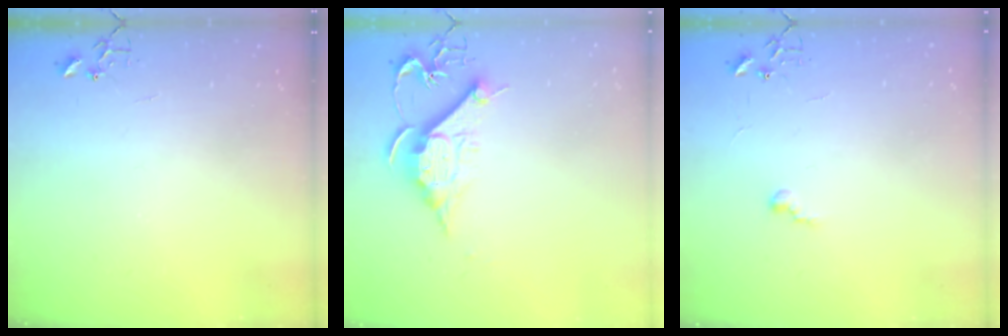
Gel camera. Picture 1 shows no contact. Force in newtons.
{"total": 11.7, "press": 11.7, "slide": 0.9}
{"total": 5.7, "press": 5.7, "slide": 0.5}